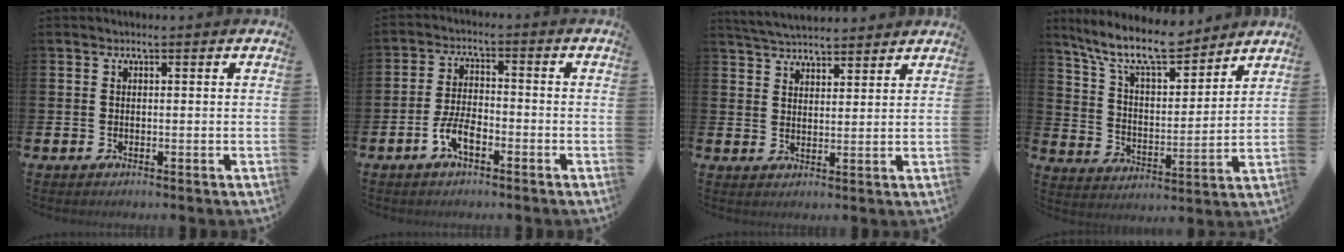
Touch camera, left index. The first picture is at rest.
{"total": 4.5, "force": [-2.2, 1.9, 3.4], "torque": [-0.072, 0.005, -0.044]}
{"total": 4.6, "force": [4.5, 0.7, 0.3], "torque": [-0.016, -0.022, 0.081]}
{"total": 11.1, "force": [9.6, 2.7, 4.8], "torque": [-0.114, -0.054, 0.170]}